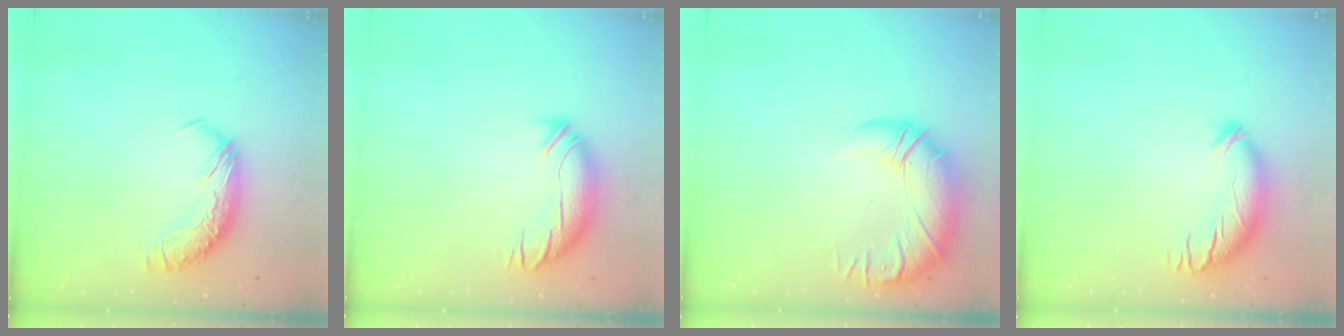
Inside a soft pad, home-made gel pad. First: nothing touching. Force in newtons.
{"total": 3.3, "press": 2.6, "slide": 2.1}
{"total": 4.2, "press": 2.2, "slide": 3.6}
{"total": 3.7, "press": 2.9, "slide": 2.3}